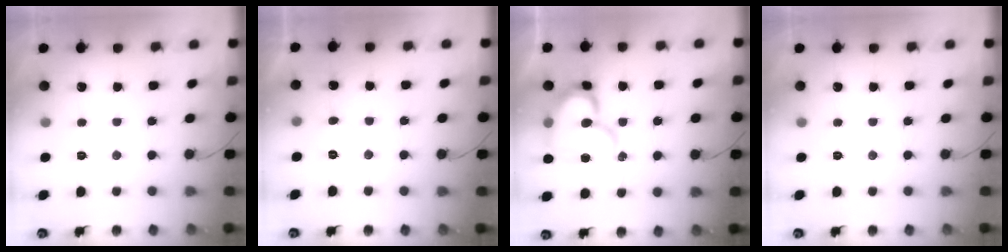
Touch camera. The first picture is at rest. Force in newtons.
{"total": 5.7, "press": 5.6, "slide": 0.6}
{"total": 17.0, "press": 17.0, "slide": 1.4}
{"total": 0.0}